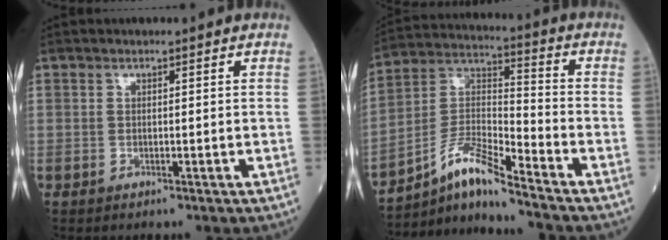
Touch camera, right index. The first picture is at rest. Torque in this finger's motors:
{"motor_torque": [-0.26, -0.34, 0.08, 0.00]}